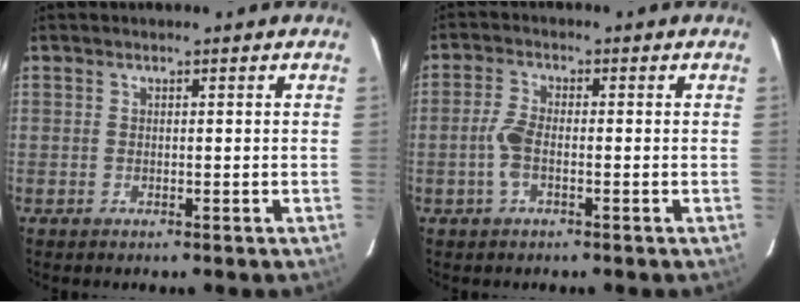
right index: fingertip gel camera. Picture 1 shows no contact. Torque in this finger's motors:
{"motor_torque": [0.85, -0.15, 0.49, 0.11]}